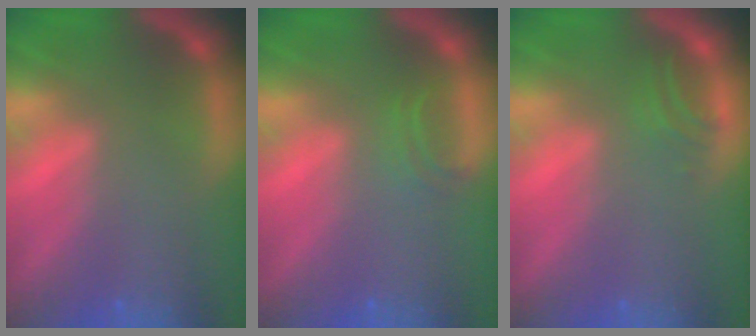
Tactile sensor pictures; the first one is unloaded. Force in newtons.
{"total": 1.4}
{"total": 1.5}